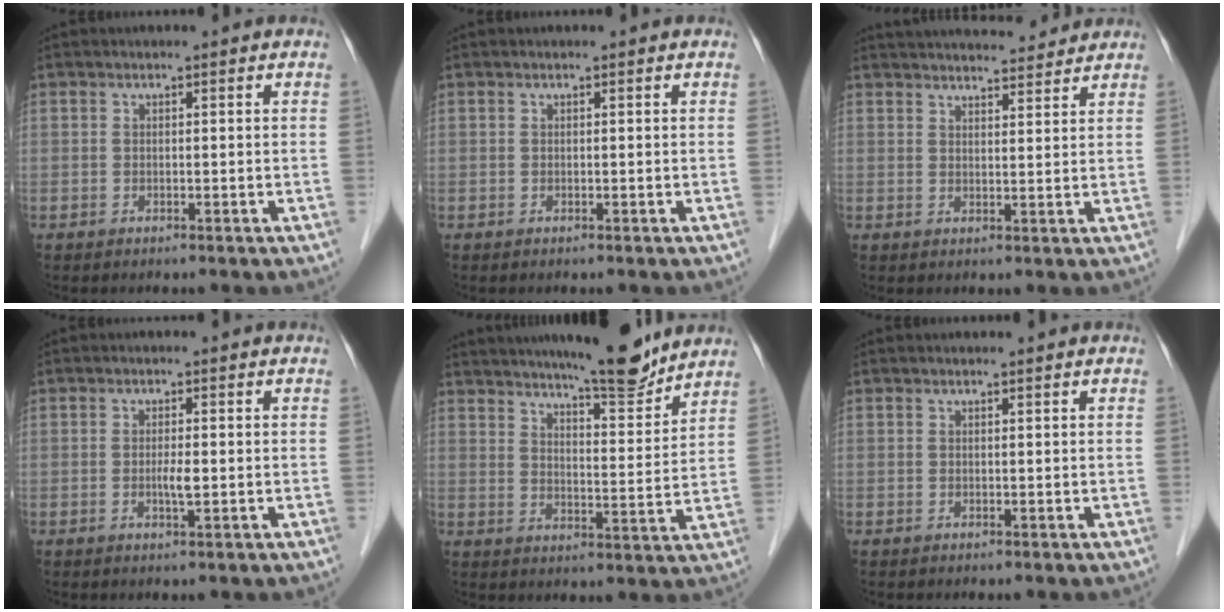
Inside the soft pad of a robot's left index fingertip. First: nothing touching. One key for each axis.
{"total": 0.0}
{"total": 13.3, "fx": 12.7, "fy": 2.2, "fz": 3.5, "tx": -0.048, "ty": 0.024, "tz": 0.175}
{"total": 1.7, "fx": -0.1, "fy": 0.2, "fz": 1.7, "tx": -0.034, "ty": -0.002, "tz": -0.001}
{"total": 13.2, "fx": 11.7, "fy": 0.9, "fz": 6.0, "tx": -0.088, "ty": -0.011, "tz": 0.168}
{"total": 0.8, "fx": 0.8, "fy": 0.0, "fz": 0.2, "tx": -0.007, "ty": 0.004, "tz": 0.013}